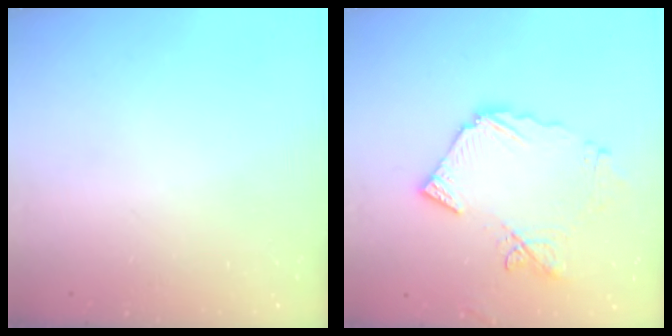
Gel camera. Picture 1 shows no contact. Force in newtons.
{"total": 12.9, "press": 12.8, "slide": 1.5}